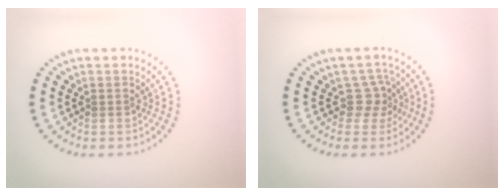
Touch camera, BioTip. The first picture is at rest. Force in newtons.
{"total": 2.4, "press": 1.6, "slide": 1.8}